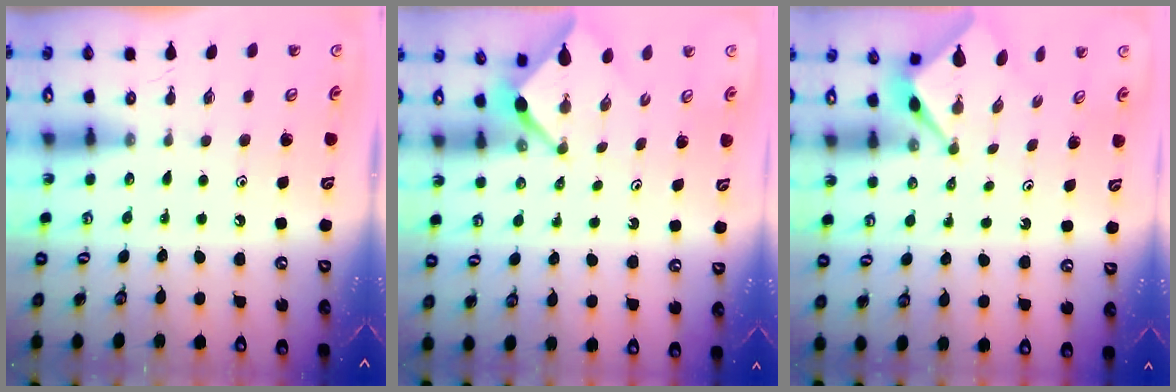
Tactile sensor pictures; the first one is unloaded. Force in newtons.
{"total": 2.4, "press": 2.4, "slide": 0.2}
{"total": 2.8, "press": 2.8, "slide": 0.1}